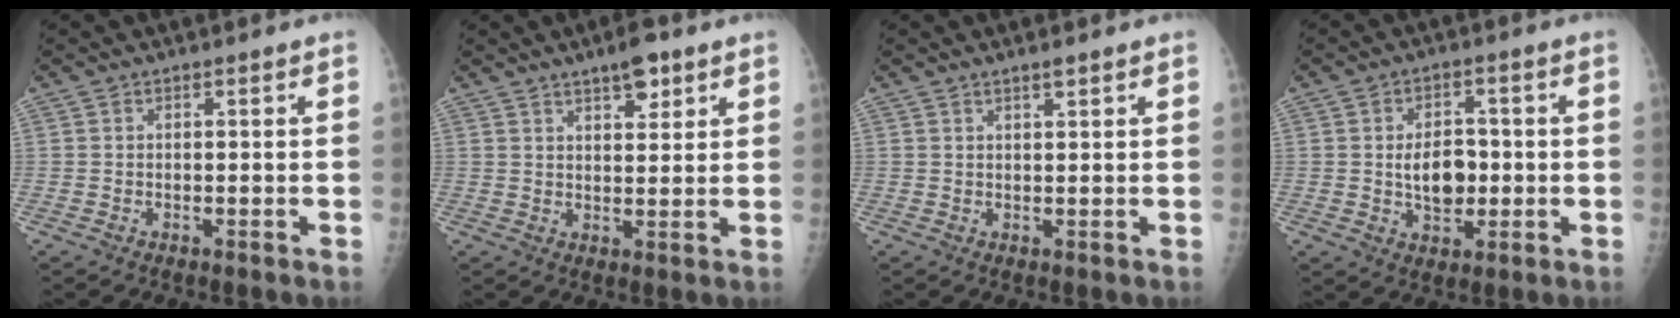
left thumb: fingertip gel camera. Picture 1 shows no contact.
{"total": 5.8, "force": [3.8, 2.1, 3.9], "torque": [-0.042, -0.019, 0.054]}
{"total": 1.6, "force": [1.3, 0.2, 1.0], "torque": [-0.014, -0.008, 0.023]}
{"total": 7.5, "force": [-0.4, 5.1, 5.6], "torque": [-0.064, 0.002, -0.004]}